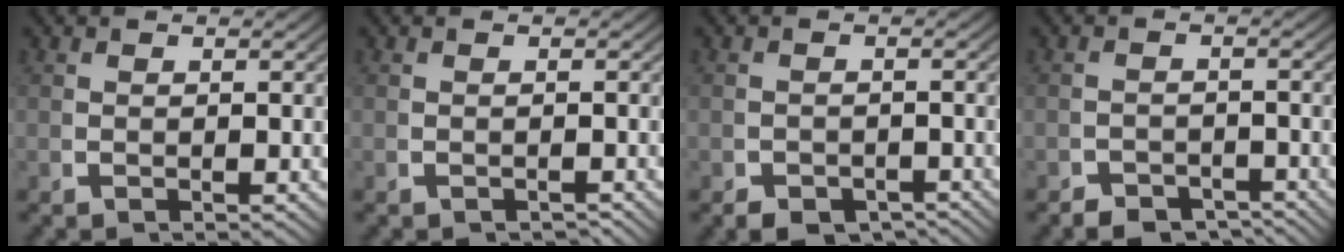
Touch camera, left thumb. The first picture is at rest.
{"total": 1.3, "force": [-1.3, 0.2, 0.1], "torque": [0.000, -0.002, -0.018]}
{"total": 3.4, "force": [-2.9, 1.5, 1.0], "torque": [-0.005, -0.018, -0.043]}
{"total": 3.7, "force": [-3.3, 1.4, 0.9], "torque": [-0.002, -0.019, -0.054]}